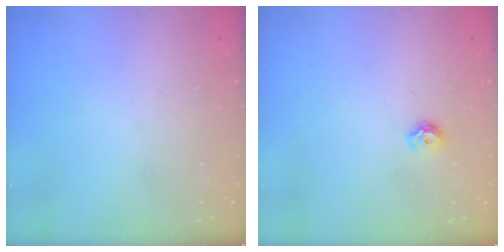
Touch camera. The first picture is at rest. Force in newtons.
{"total": 6.1, "press": 6.1, "slide": 0.8}